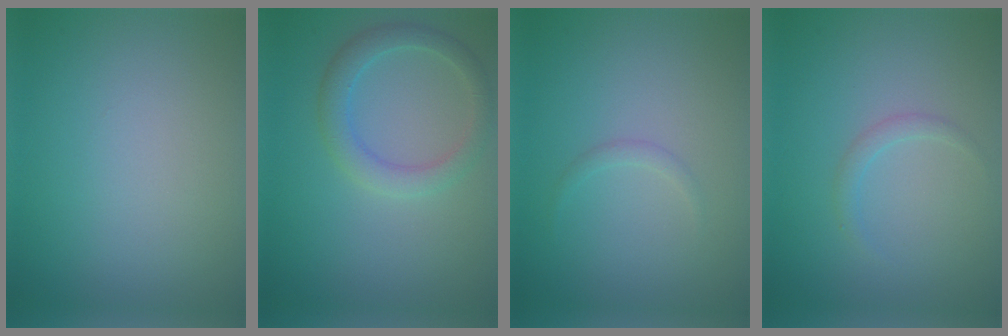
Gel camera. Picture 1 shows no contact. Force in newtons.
{"total": 2.9, "press": 2.9, "slide": 0.1}
{"total": 0.7, "press": 0.7, "slide": 0.0}
{"total": 1.0, "press": 1.0, "slide": 0.1}